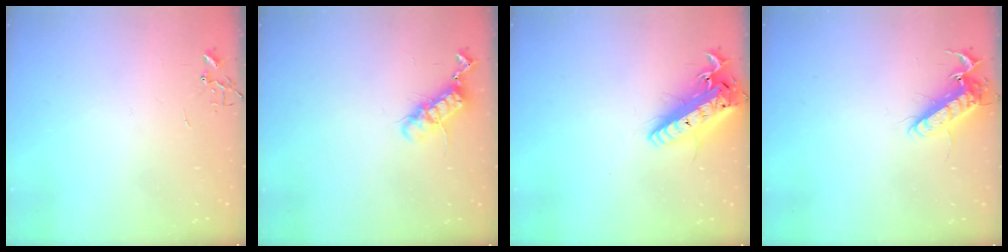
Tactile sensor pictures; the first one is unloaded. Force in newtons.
{"total": 11.7, "press": 11.6, "slide": 1.2}
{"total": 19.8, "press": 19.4, "slide": 4.0}
{"total": 12.3, "press": 12.1, "slide": 1.8}